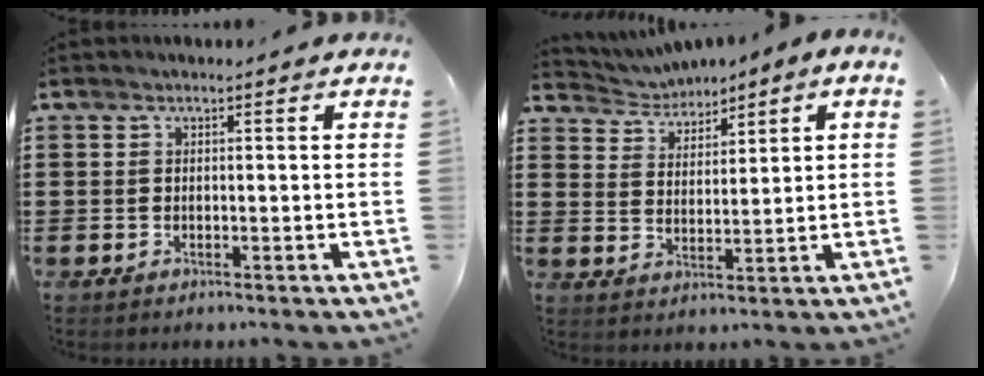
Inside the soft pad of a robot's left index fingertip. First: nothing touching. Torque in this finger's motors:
{"motor_torque": [1.11, -1.02, 0.58, 0.10]}